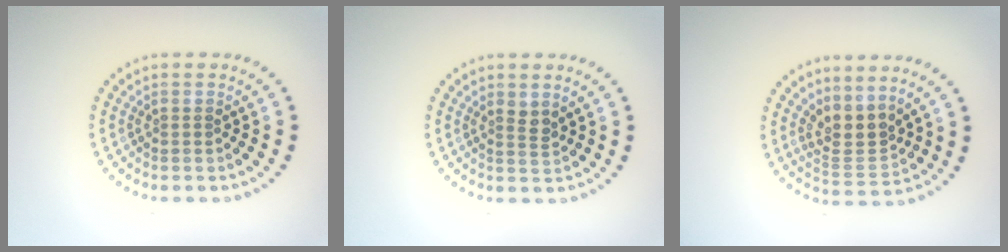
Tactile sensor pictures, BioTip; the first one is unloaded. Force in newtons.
{"total": 1.2, "press": 1.0, "slide": 0.7}
{"total": 3.0, "press": 2.3, "slide": 1.9}